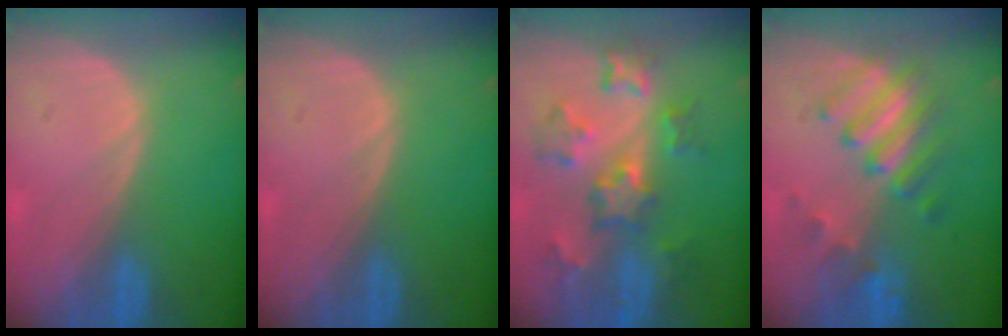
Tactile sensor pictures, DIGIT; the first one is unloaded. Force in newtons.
{"total": 0.0}
{"total": 8.7, "press": 7.8, "slide": 3.9}
{"total": 6.5, "press": 6.5, "slide": 0.8}